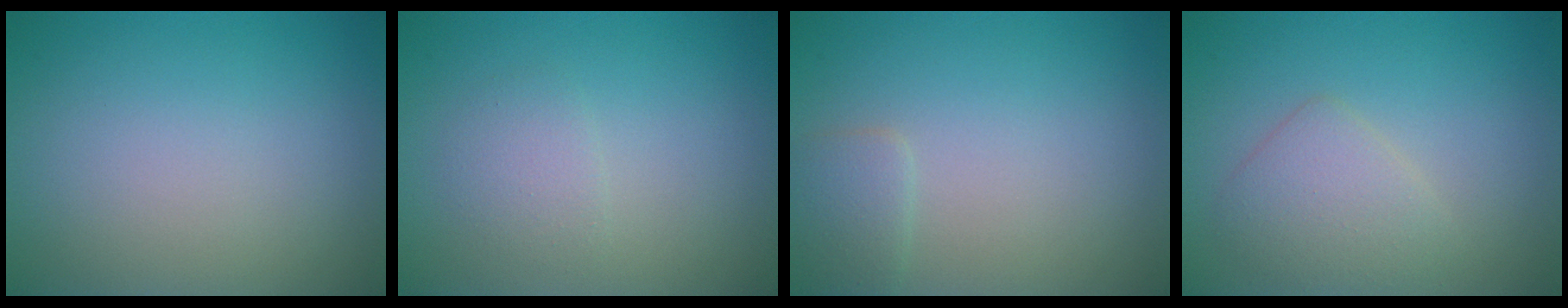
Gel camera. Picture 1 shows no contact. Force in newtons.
{"total": 1.6, "press": 1.6, "slide": 0.1}
{"total": 1.5, "press": 1.5, "slide": 0.1}
{"total": 2.9, "press": 2.9, "slide": 0.2}